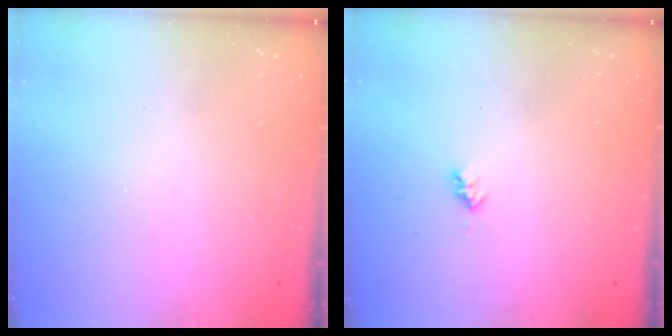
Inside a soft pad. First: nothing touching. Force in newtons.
{"total": 3.0, "press": 2.9, "slide": 0.4}